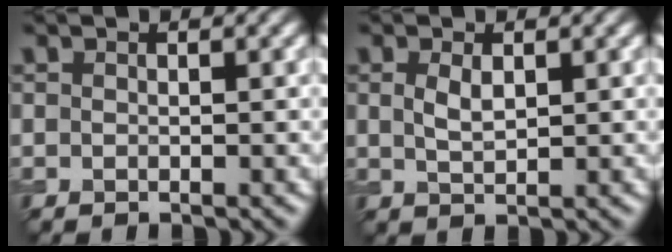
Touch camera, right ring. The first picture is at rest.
{"total": 1.8, "force": [0.6, 0.9, 1.5], "torque": [-0.035, -0.001, 0.016]}